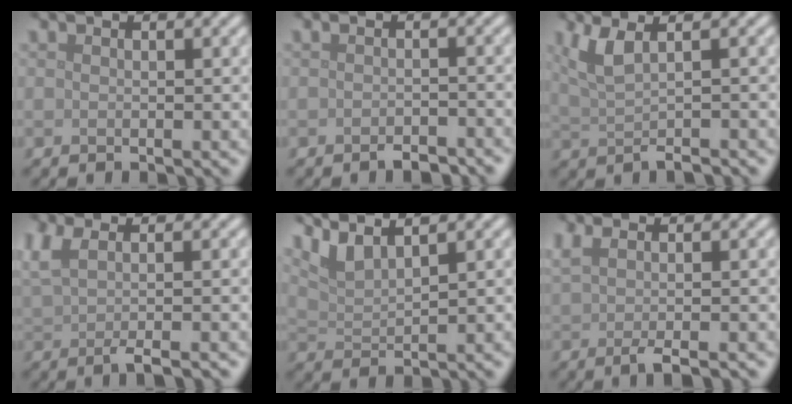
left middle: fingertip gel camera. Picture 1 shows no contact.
{"total": 1.7, "force": [-1.3, 0.5, 0.9], "torque": [-0.014, -0.001, -0.022]}
{"total": 3.4, "force": [0.7, 1.1, 3.1], "torque": [-0.054, 0.001, 0.013]}
{"total": 4.2, "force": [0.6, 1.5, 3.9], "torque": [-0.068, 0.000, 0.009]}
{"total": 3.3, "force": [2.7, 0.7, 1.7], "torque": [-0.035, 0.004, 0.062]}
{"total": 3.5, "force": [0.3, 1.1, 3.3], "torque": [-0.055, 0.006, 0.002]}